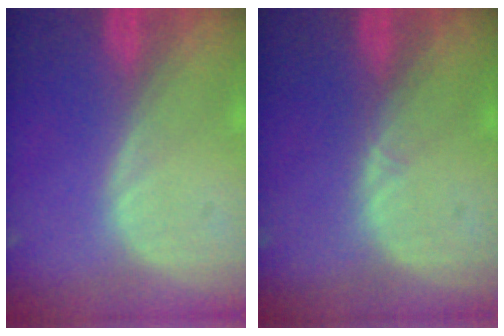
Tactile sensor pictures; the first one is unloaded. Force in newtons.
{"total": 0.6, "press": 0.5, "slide": 0.4}